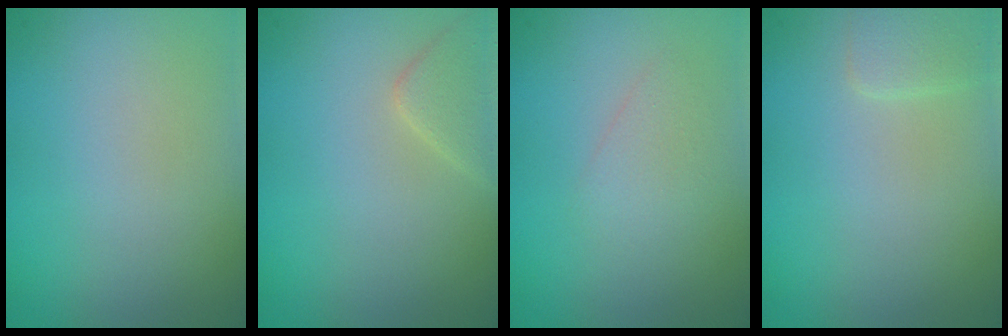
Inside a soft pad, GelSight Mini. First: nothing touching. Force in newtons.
{"total": 1.9, "press": 1.9, "slide": 0.1}
{"total": 1.4, "press": 1.4, "slide": 0.1}
{"total": 1.5, "press": 1.5, "slide": 0.1}